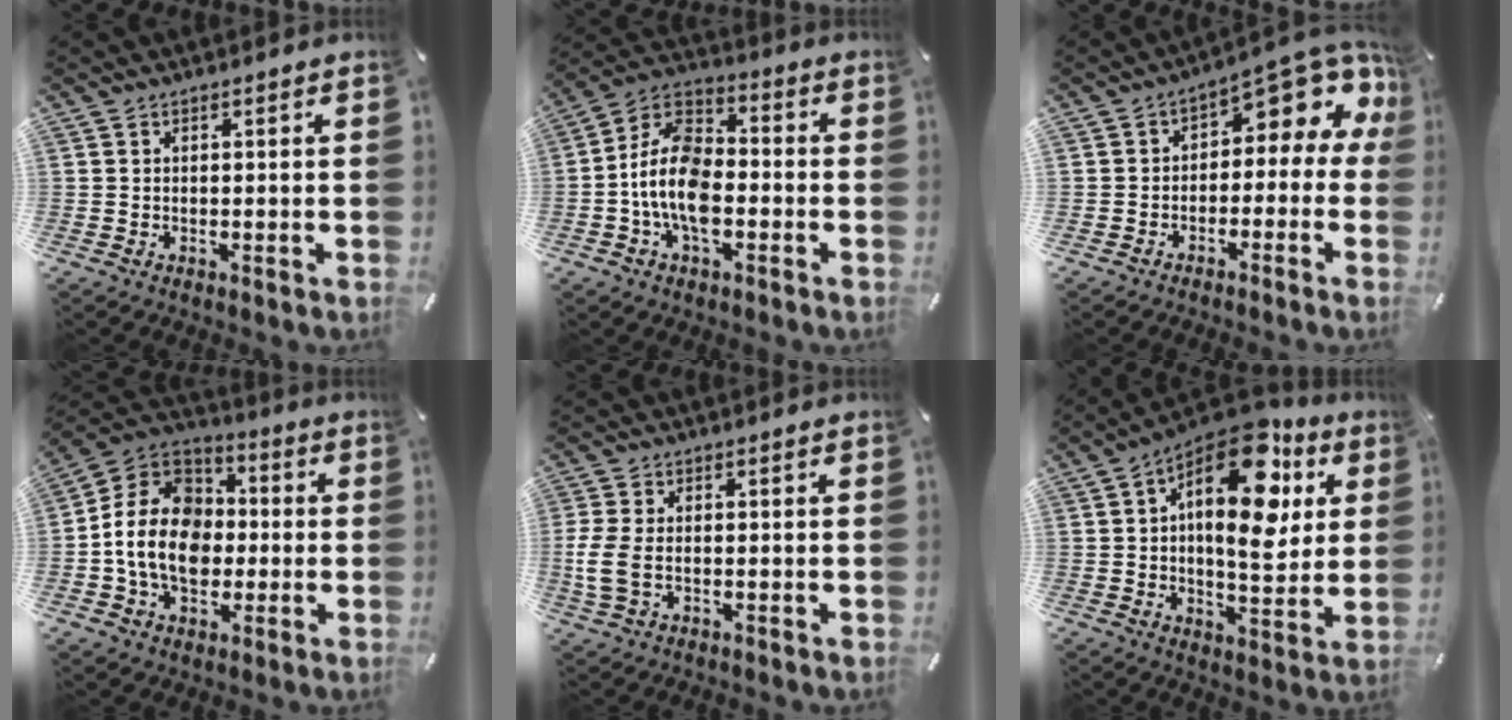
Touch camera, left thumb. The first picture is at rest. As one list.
[{"total": 13.2, "force": [-4.3, 8.0, 9.6], "torque": [-0.214, 0.013, -0.083]}, {"total": 7.9, "force": [4.0, 4.2, 5.4], "torque": [-0.073, -0.041, 0.067]}, {"total": 14.9, "force": [-3.3, 12.0, 8.2], "torque": [-0.192, 0.025, -0.061]}, {"total": 6.0, "force": [-0.7, 3.4, 4.9], "torque": [-0.116, -0.003, -0.016]}, {"total": 19.2, "force": [8.1, 9.1, 14.9], "torque": [-0.242, -0.048, 0.131]}]